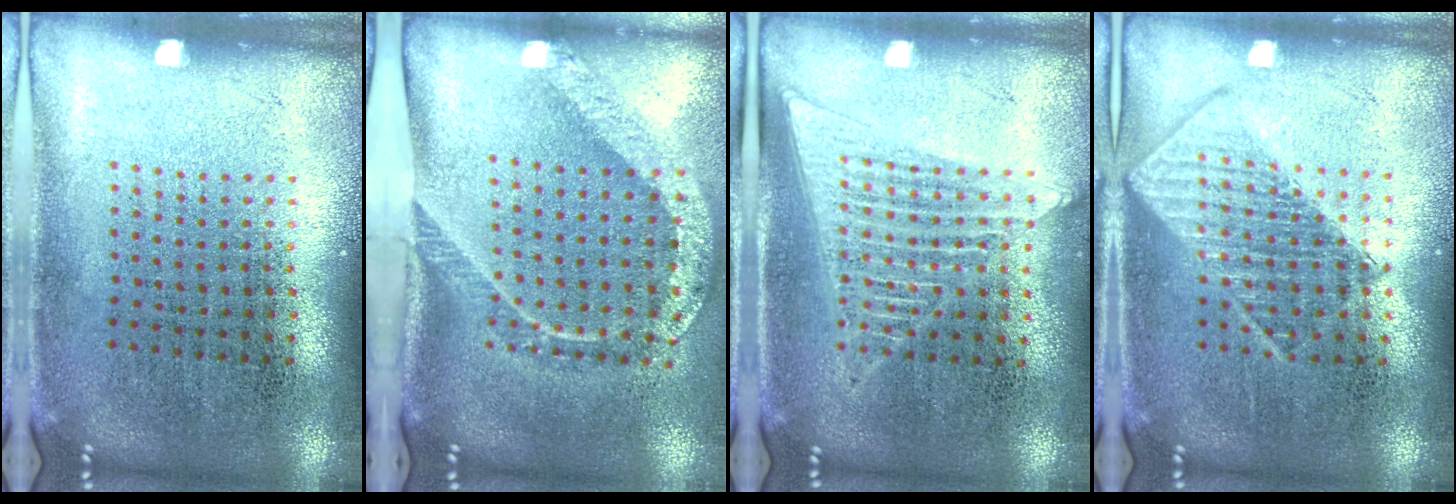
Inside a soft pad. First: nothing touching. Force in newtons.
{"total": 2.4, "press": 1.7, "slide": 1.7}
{"total": 1.6, "press": 1.5, "slide": 0.6}
{"total": 1.3, "press": 1.3, "slide": 0.1}